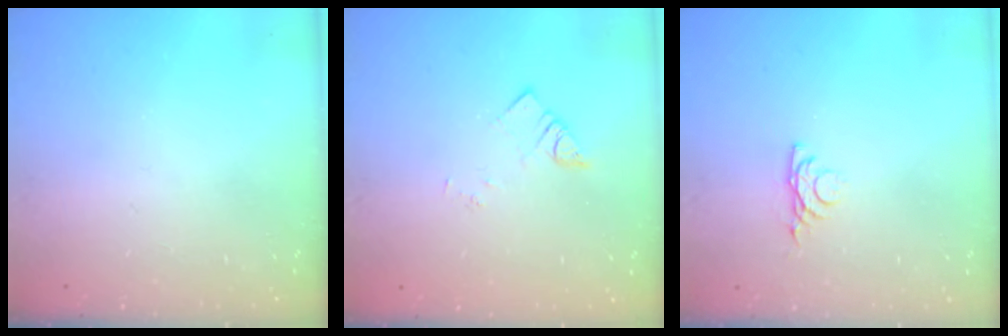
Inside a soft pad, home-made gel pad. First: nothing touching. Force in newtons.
{"total": 2.2, "press": 2.2, "slide": 0.2}
{"total": 4.3, "press": 4.2, "slide": 0.8}